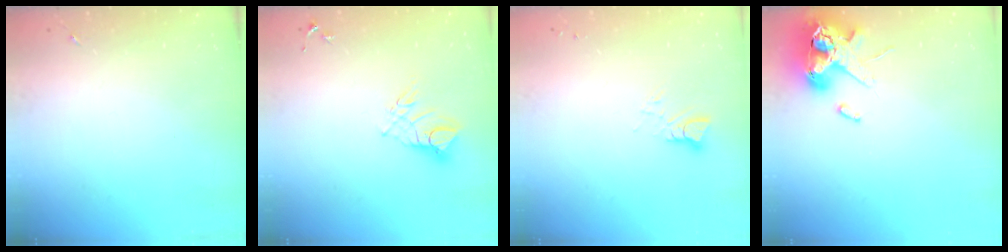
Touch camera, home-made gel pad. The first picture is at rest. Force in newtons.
{"total": 9.4, "press": 9.4, "slide": 0.9}
{"total": 3.6, "press": 3.6, "slide": 0.2}
{"total": 12.3, "press": 12.1, "slide": 1.9}